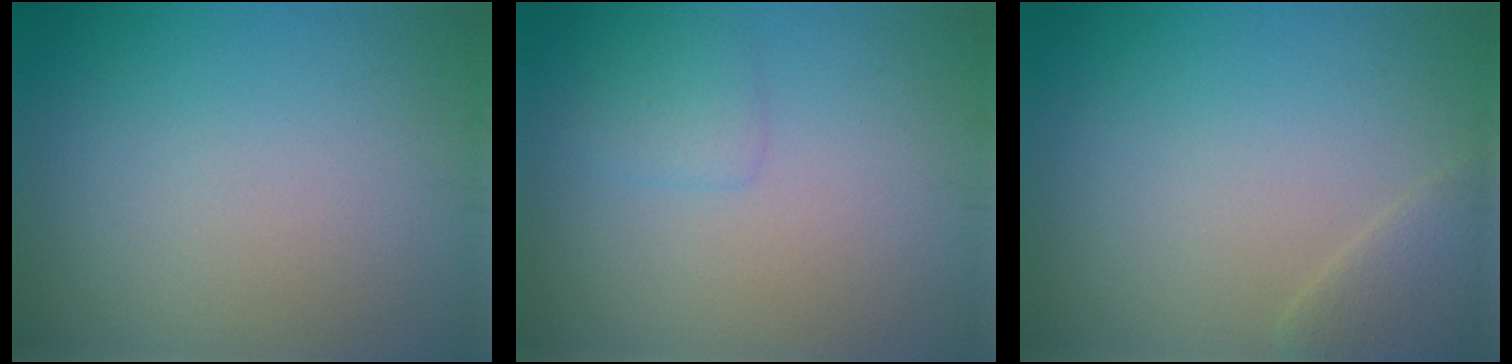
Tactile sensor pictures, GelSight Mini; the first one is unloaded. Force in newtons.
{"total": 1.4, "press": 1.4, "slide": 0.1}
{"total": 2.0, "press": 2.0, "slide": 0.2}